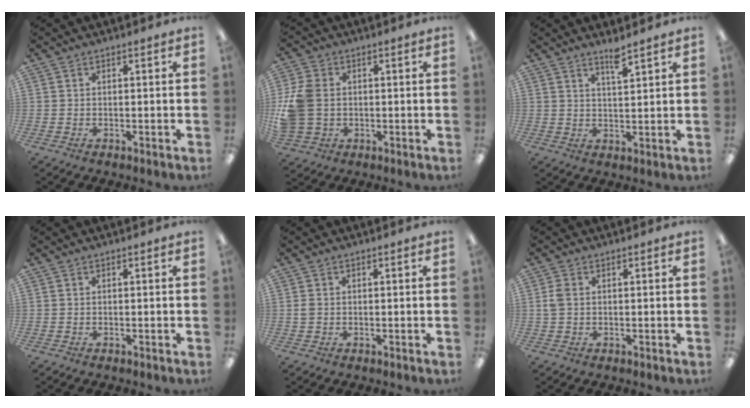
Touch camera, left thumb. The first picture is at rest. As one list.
[{"total": 10.5, "force": [0.4, 8.4, 6.4], "torque": [-0.148, 0.015, 0.009]}, {"total": 3.8, "force": [3.1, 0.2, 2.1], "torque": [-0.032, -0.015, 0.052]}, {"total": 0.0}, {"total": 1.4, "force": [0.0, 1.0, 0.9], "torque": [-0.019, 0.003, 0.000]}, {"total": 2.7, "force": [0.3, 1.8, 2.0], "torque": [-0.047, 0.005, 0.001]}]